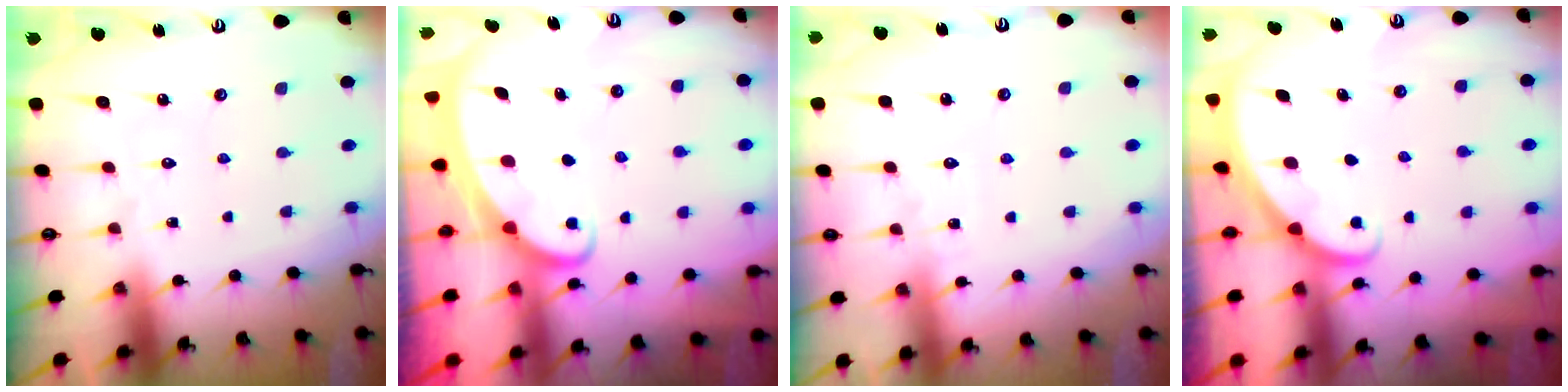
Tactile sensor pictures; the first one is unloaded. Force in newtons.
{"total": 2.4, "press": 2.3, "slide": 0.3}
{"total": 2.8, "press": 2.8, "slide": 0.4}
{"total": 2.8, "press": 2.8, "slide": 0.1}